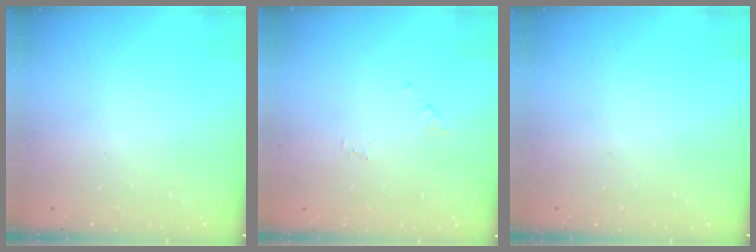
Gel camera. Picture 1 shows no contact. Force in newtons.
{"total": 2.7, "press": 2.7, "slide": 0.2}
{"total": 0.0}